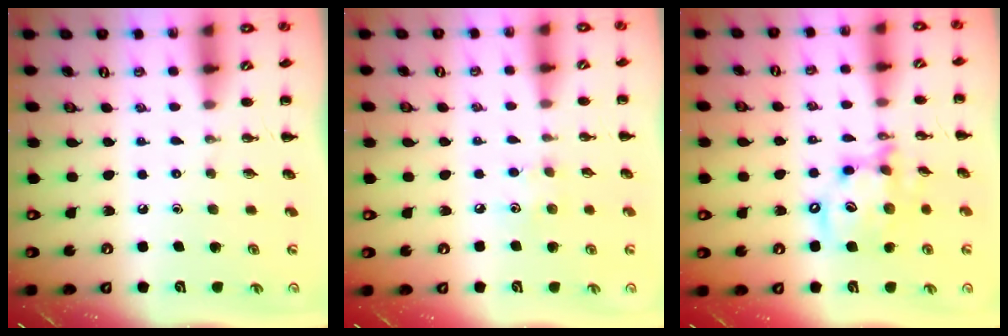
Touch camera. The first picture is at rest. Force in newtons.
{"total": 4.0, "press": 3.9, "slide": 0.8}
{"total": 13.4, "press": 13.1, "slide": 3.2}